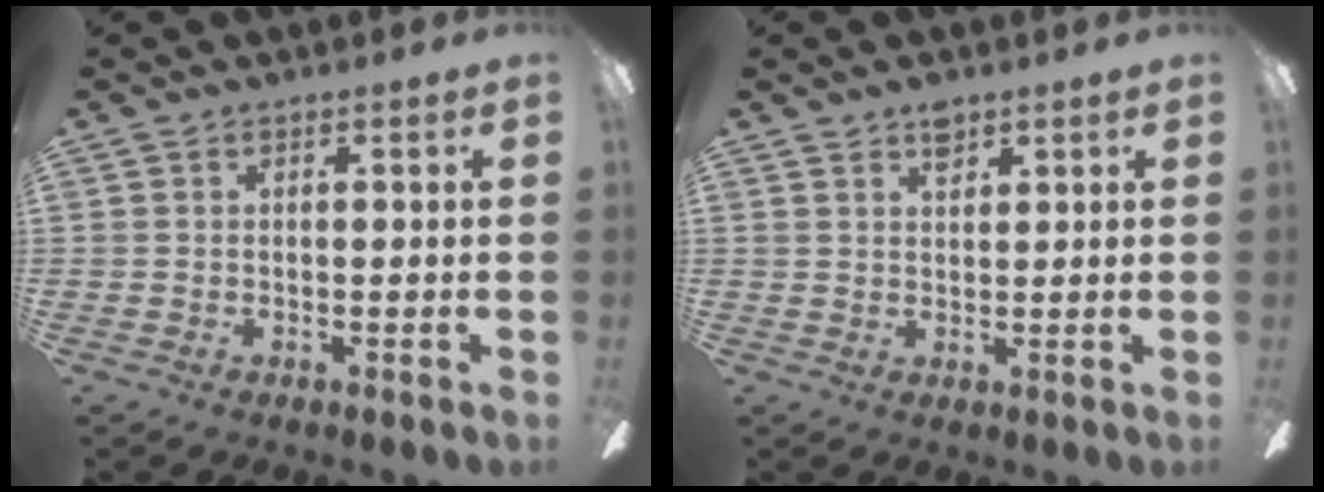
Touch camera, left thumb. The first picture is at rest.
{"total": 3.1, "force": [2.4, 1.6, 1.2], "torque": [-0.012, -0.007, 0.041]}